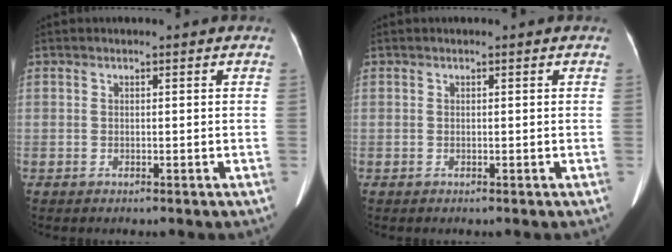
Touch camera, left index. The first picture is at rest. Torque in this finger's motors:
{"motor_torque": [-0.11, 0.00, -0.01, 0.00]}